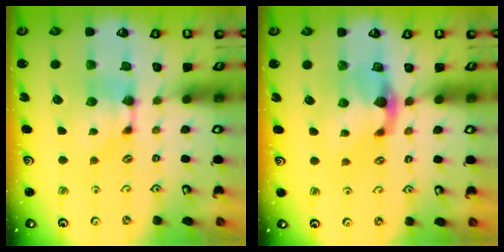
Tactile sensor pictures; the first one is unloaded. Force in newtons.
{"total": 1.9, "press": 1.3, "slide": 1.4}